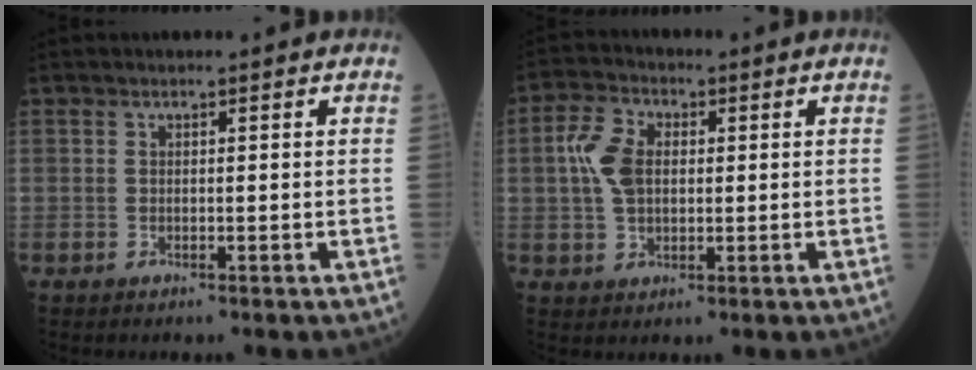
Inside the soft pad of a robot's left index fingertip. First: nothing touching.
{"total": 10.6, "force": [1.3, 7.3, 7.7], "torque": [-0.183, 0.031, 0.024]}